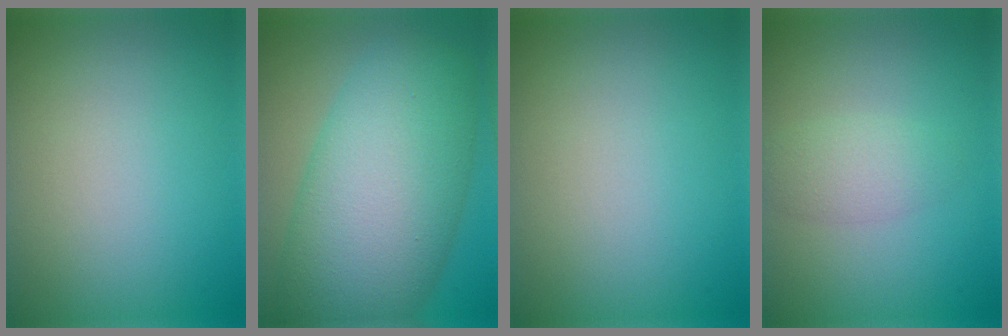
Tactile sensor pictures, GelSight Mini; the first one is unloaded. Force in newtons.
{"total": 13.2, "press": 13.2, "slide": 0.2}
{"total": 0.0}
{"total": 1.2, "press": 1.2, "slide": 0.2}